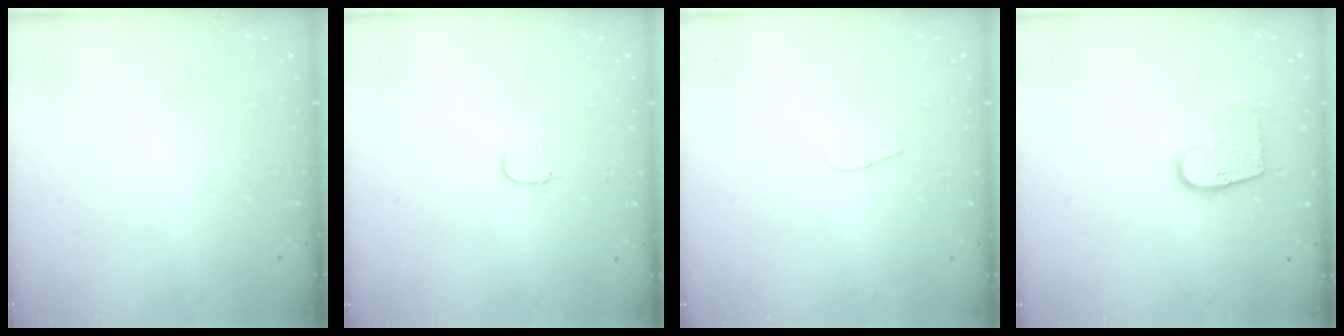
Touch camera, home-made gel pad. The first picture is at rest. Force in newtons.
{"total": 4.4, "press": 4.4, "slide": 0.3}
{"total": 4.1, "press": 4.1, "slide": 0.4}
{"total": 10.3, "press": 10.3, "slide": 0.4}